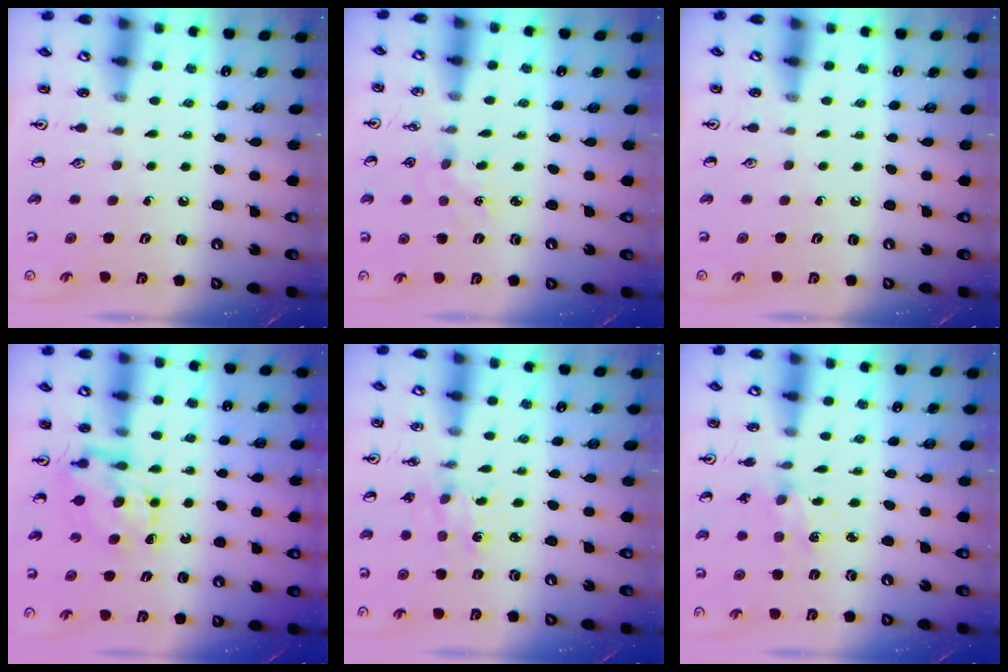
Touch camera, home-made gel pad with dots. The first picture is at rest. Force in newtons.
{"total": 3.5, "press": 3.5, "slide": 0.5}
{"total": 0.0}
{"total": 7.0, "press": 7.0, "slide": 0.6}
{"total": 1.0, "press": 1.0, "slide": 0.2}
{"total": 2.0, "press": 2.0, "slide": 0.4}